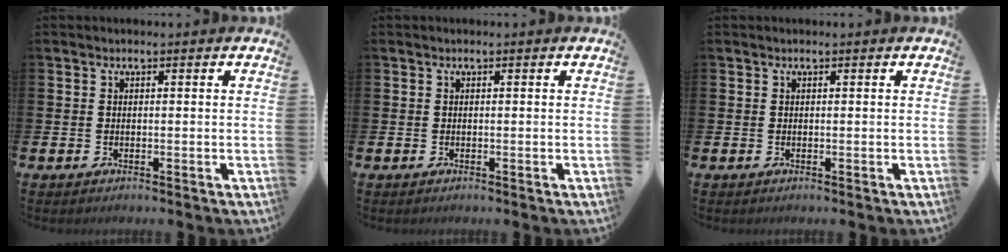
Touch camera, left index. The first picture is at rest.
{"total": 0.0}
{"total": 0.0}